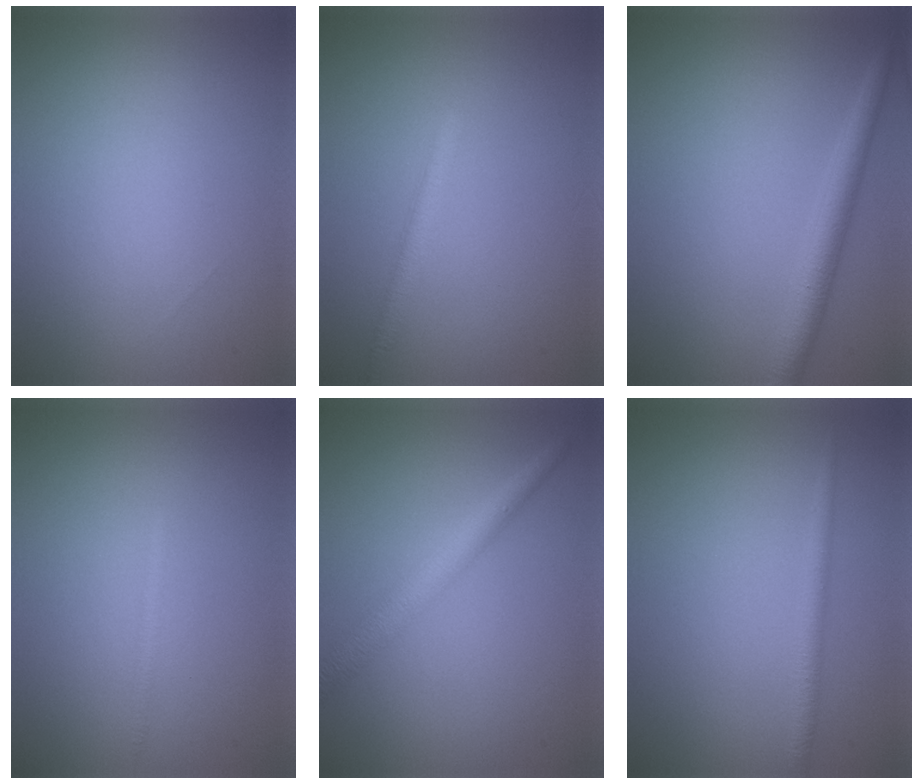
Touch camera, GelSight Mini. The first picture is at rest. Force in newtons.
{"total": 1.8, "press": 1.8, "slide": 0.1}
{"total": 3.0, "press": 3.0, "slide": 0.0}
{"total": 0.7, "press": 0.7, "slide": 0.1}
{"total": 3.2, "press": 3.2, "slide": 0.1}
{"total": 1.5, "press": 1.5, "slide": 0.1}